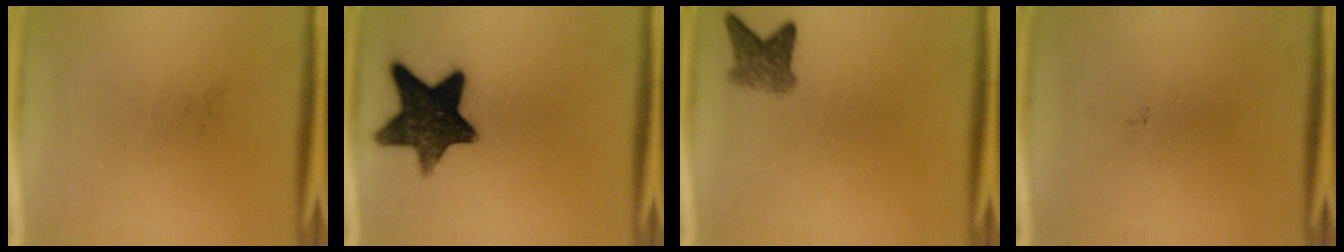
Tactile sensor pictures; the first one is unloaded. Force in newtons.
{"total": 14.1}
{"total": 3.7}
{"total": 0.0}